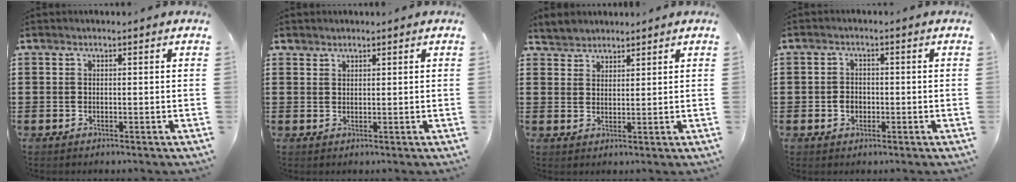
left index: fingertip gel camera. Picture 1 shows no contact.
{"total": 1.3, "force": [1.2, 0.4, 0.1], "torque": [-0.004, 0.001, 0.025]}
{"total": 2.4, "force": [2.2, 0.8, -0.6], "torque": [0.003, 0.002, 0.044]}
{"total": 1.9, "force": [-0.6, 1.6, 1.0], "torque": [-0.021, 0.003, -0.014]}